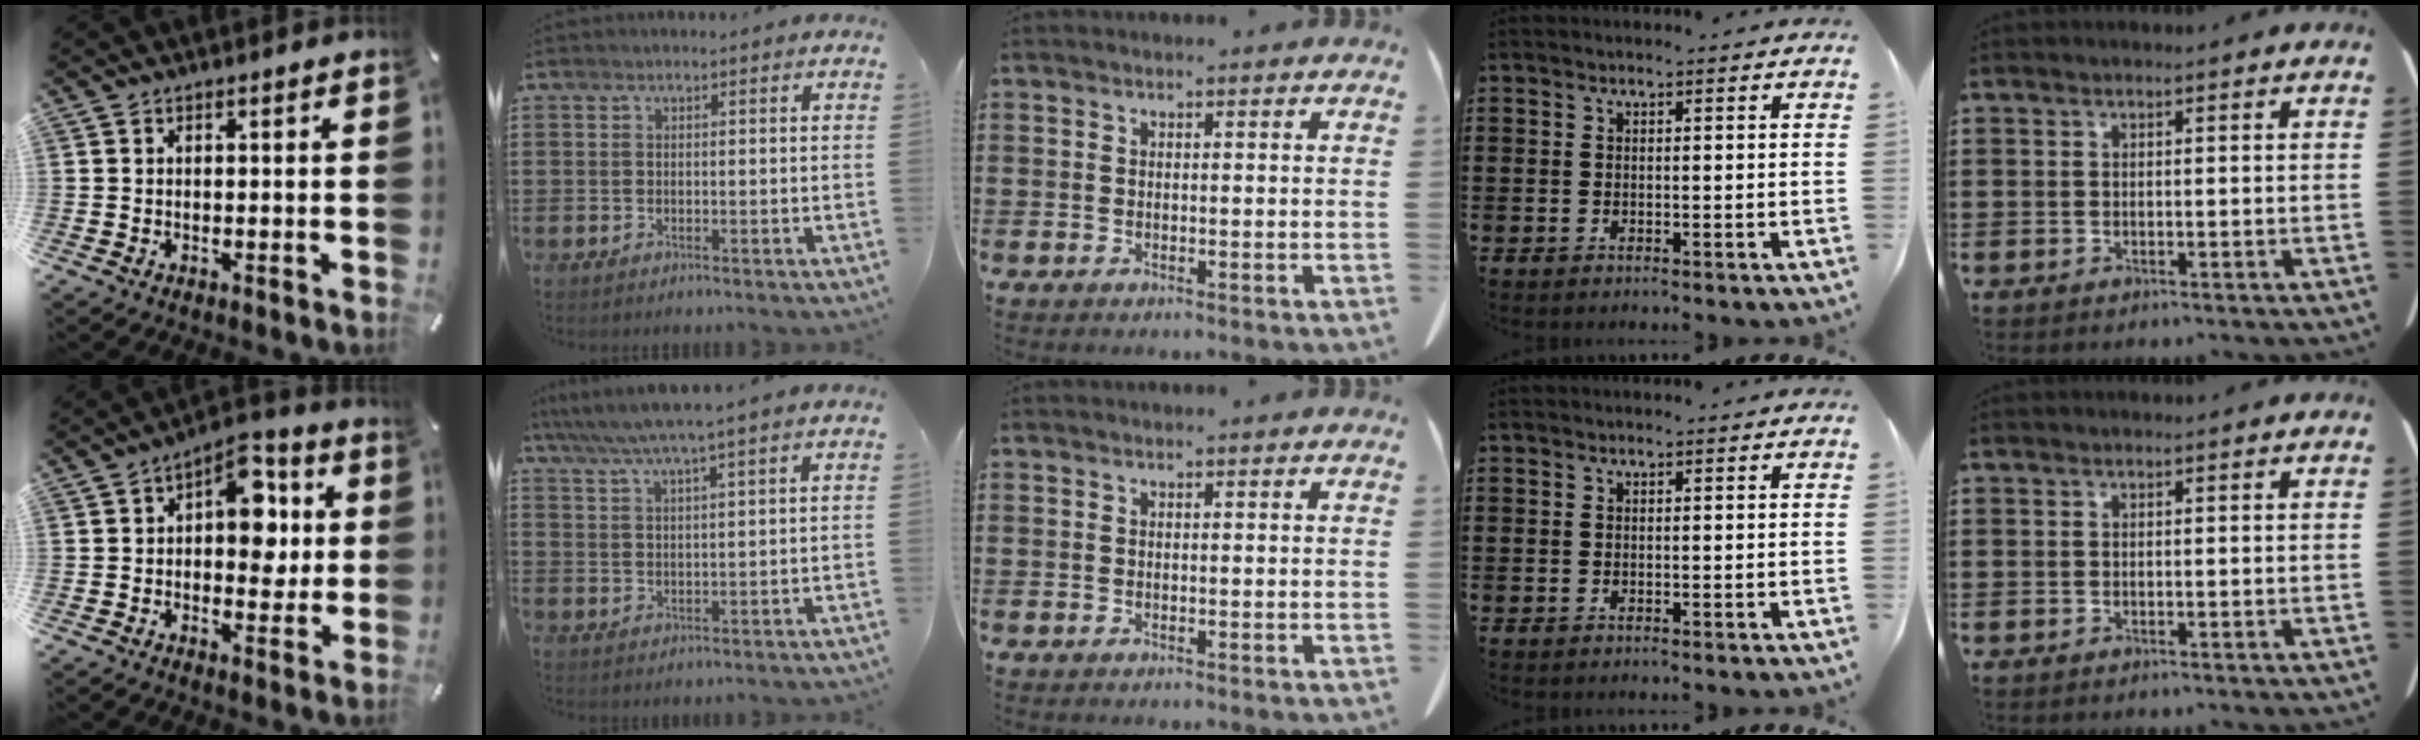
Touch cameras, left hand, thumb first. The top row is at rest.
{"thumb": {"total": 11.9, "force": [2.2, 7.6, 8.9], "torque": [-0.099, -0.016, 0.033]}, "index": {"total": 4.3, "force": [3.4, -0.5, 2.7], "torque": [-0.062, -0.012, 0.057]}}